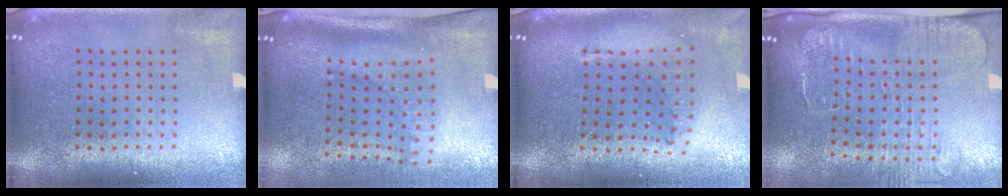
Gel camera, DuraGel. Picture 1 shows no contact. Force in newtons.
{"total": 2.1, "press": 1.5, "slide": 1.4}
{"total": 1.5, "press": 1.3, "slide": 0.7}
{"total": 2.6, "press": 2.1, "slide": 1.7}